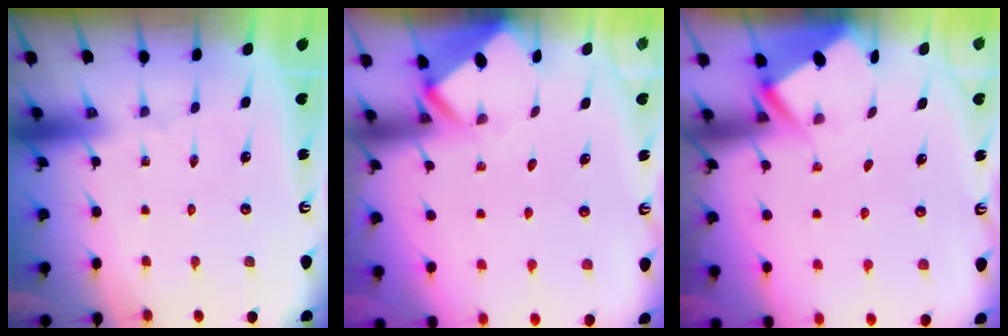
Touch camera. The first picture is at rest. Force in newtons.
{"total": 3.9, "press": 3.9, "slide": 0.3}
{"total": 3.0, "press": 2.9, "slide": 0.4}